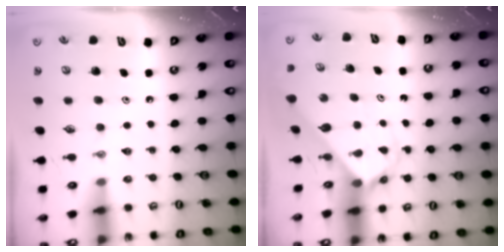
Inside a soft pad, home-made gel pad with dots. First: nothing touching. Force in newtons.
{"total": 2.8, "press": 2.8, "slide": 0.2}